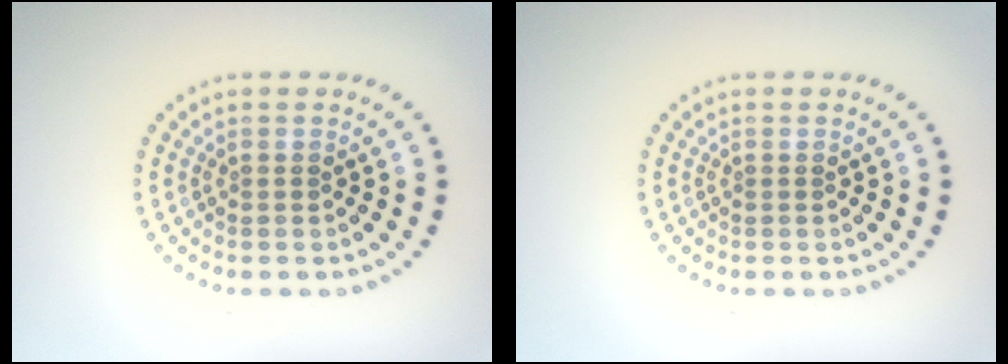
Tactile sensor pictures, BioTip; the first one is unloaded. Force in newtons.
{"total": 0.0}